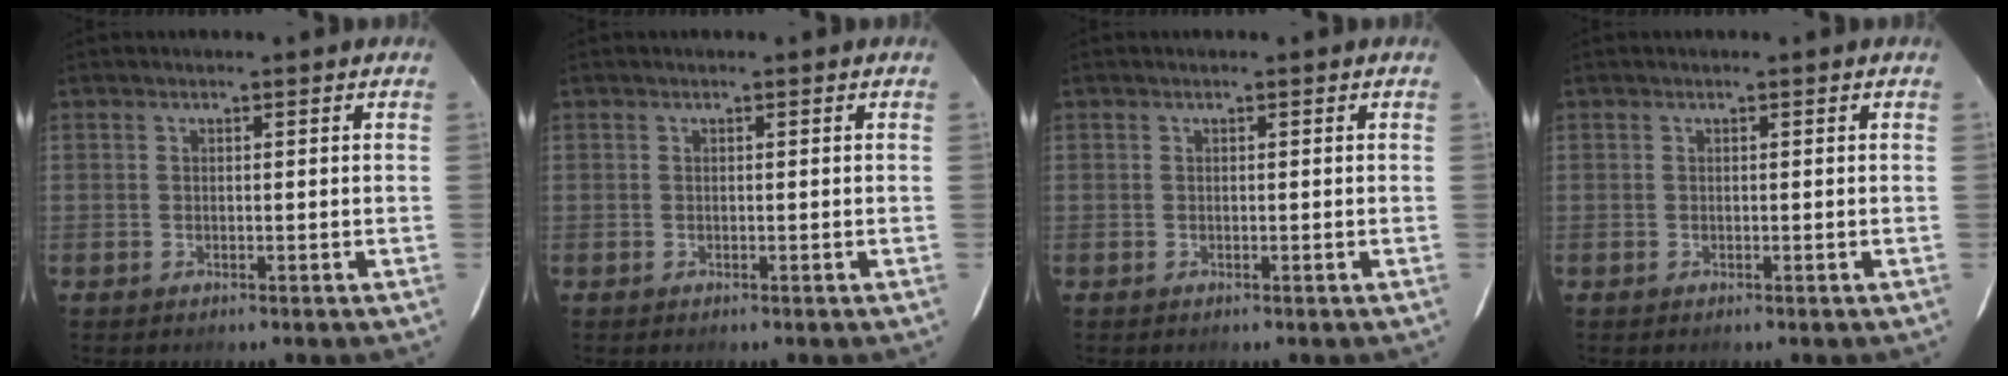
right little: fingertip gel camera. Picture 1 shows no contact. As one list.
[{"total": 0.0}, {"total": 0.0}, {"total": 0.0}]